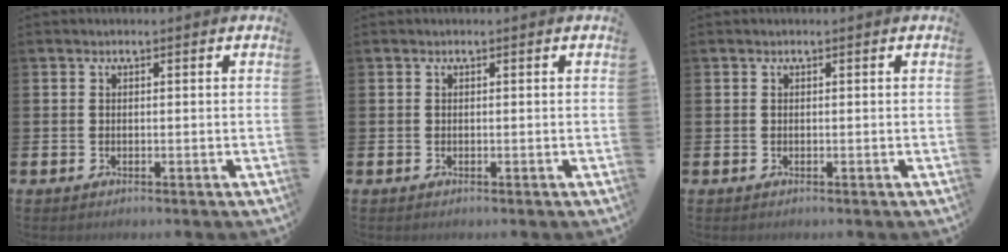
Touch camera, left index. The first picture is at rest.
{"total": 0.0}
{"total": 0.0}